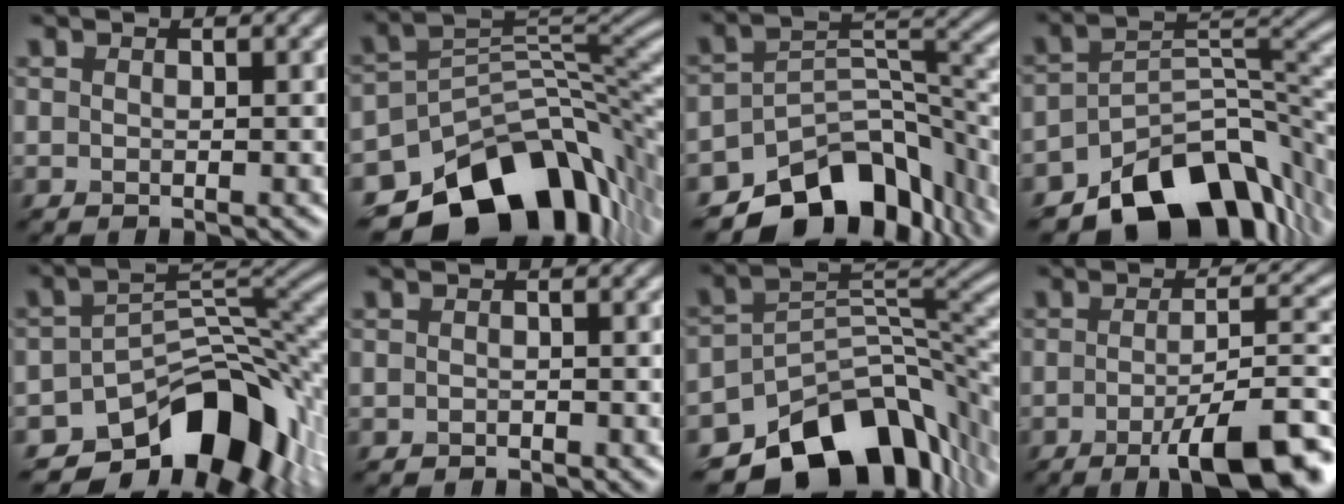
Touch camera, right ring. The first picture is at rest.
{"total": 14.2, "force": [-8.0, 8.4, 8.3], "torque": [-0.139, -0.001, -0.128]}
{"total": 10.7, "force": [-7.2, 5.9, 5.2], "torque": [-0.065, -0.008, -0.123]}
{"total": 12.1, "force": [-7.9, 6.2, 6.7], "torque": [-0.089, 0.002, -0.145]}
{"total": 11.3, "force": [-7.0, 5.9, 6.7], "torque": [-0.079, -0.003, -0.125]}
{"total": 0.5, "force": [-0.5, 0.2, 0.1], "torque": [0.000, 0.001, -0.008]}
{"total": 13.0, "force": [-8.1, 7.2, 7.2], "torque": [-0.111, -0.003, -0.141]}
{"total": 9.0, "force": [-4.5, 1.8, 7.5], "torque": [-0.104, 0.005, -0.070]}